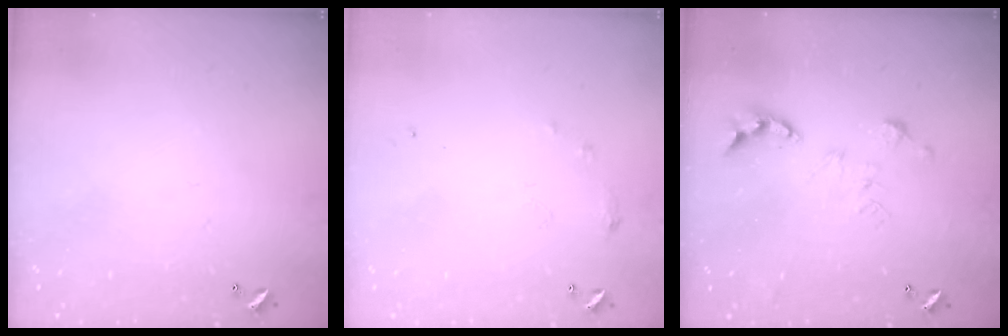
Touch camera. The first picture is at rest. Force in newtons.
{"total": 6.0, "press": 5.9, "slide": 0.8}
{"total": 0.0}